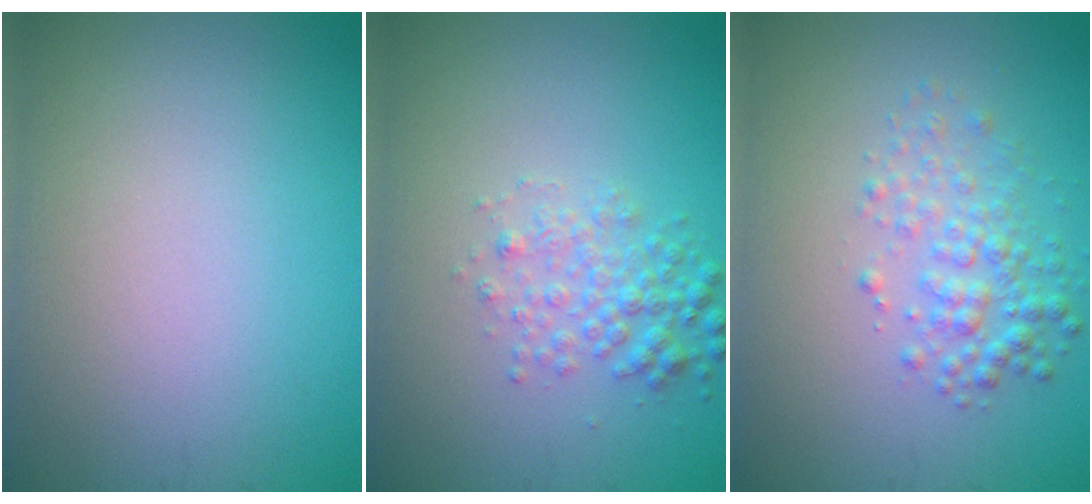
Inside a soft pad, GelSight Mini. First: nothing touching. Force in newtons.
{"total": 2.5, "press": 2.5, "slide": 0.0}
{"total": 2.8, "press": 2.8, "slide": 0.0}